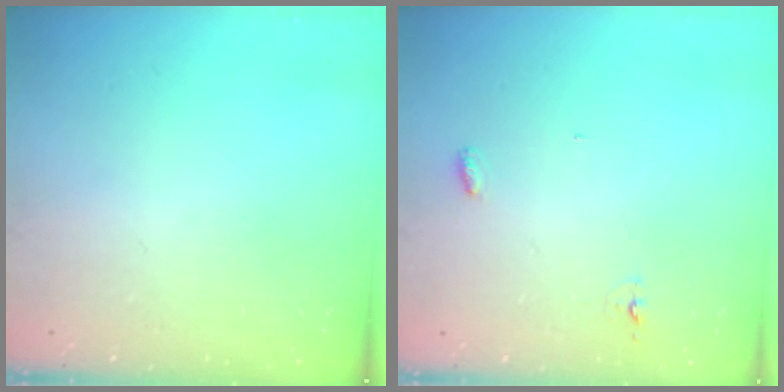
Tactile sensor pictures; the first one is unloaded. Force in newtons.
{"total": 7.4, "press": 4.4, "slide": 6.0}